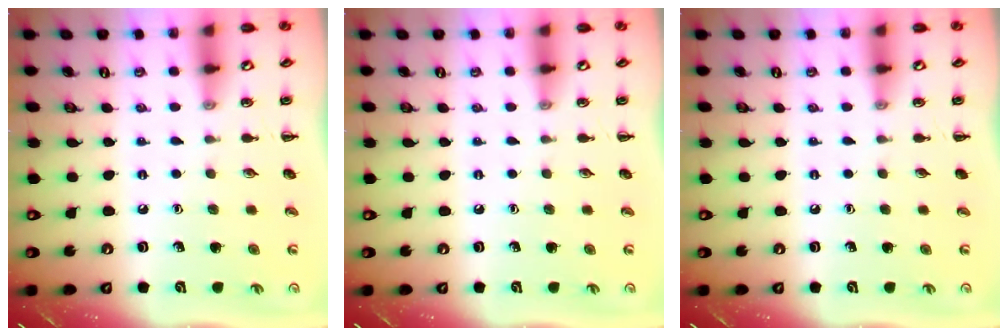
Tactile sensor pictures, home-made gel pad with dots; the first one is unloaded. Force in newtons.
{"total": 0.0}
{"total": 0.0}